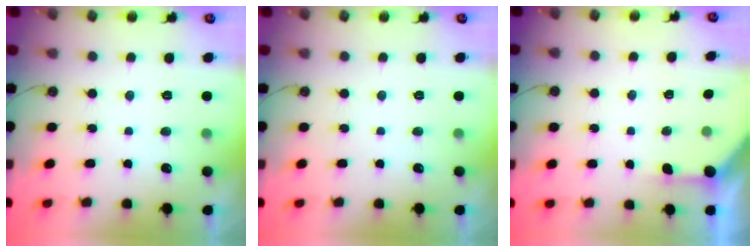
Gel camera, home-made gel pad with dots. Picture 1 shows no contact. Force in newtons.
{"total": 0.0}
{"total": 2.6, "press": 2.6, "slide": 0.4}